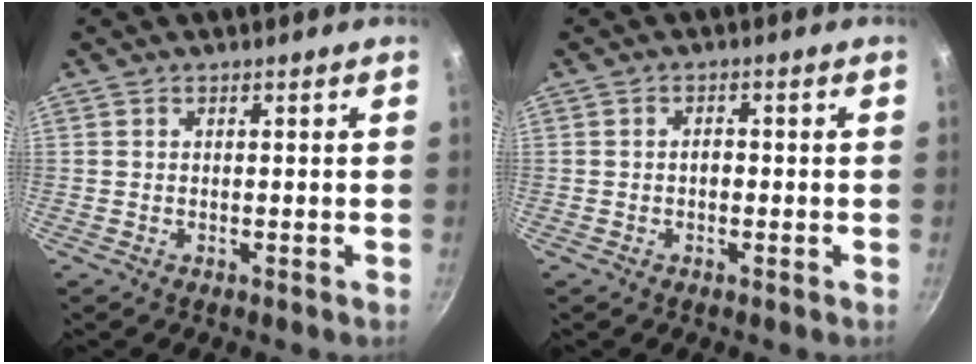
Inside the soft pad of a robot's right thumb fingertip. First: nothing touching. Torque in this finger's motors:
{"motor_torque": [-0.06, -0.04, -0.03, 0.04, 0.06]}